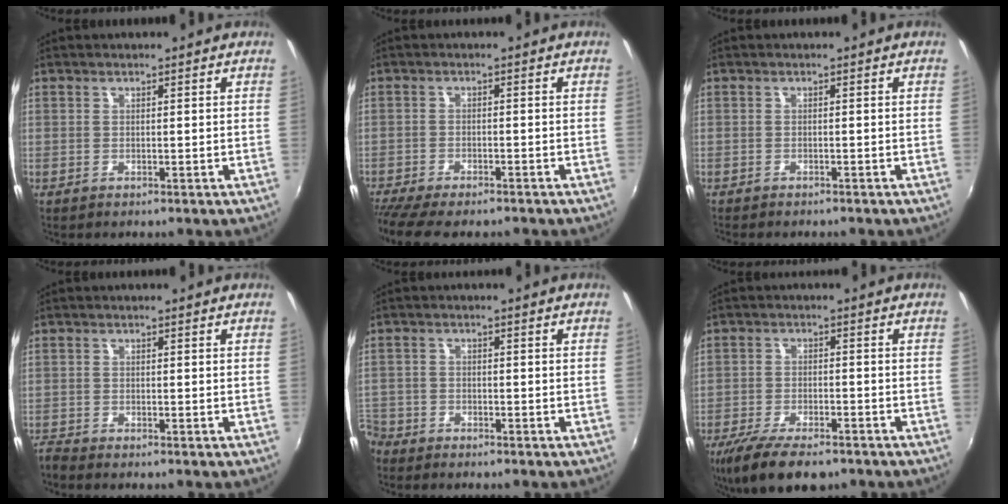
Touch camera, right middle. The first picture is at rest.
{"total": 9.0, "force": [-7.8, 1.7, 4.2], "torque": [-0.104, -0.038, -0.131]}
{"total": 2.2, "force": [-2.0, 0.5, 0.7], "torque": [-0.022, -0.013, -0.032]}
{"total": 2.0, "force": [-2.0, 0.0, 0.2], "torque": [-0.012, -0.012, -0.044]}
{"total": 6.3, "force": [-4.7, 4.1, 1.2], "torque": [-0.060, -0.004, -0.093]}
{"total": 11.8, "force": [-8.8, 4.1, 6.8], "torque": [-0.157, -0.031, -0.151]}